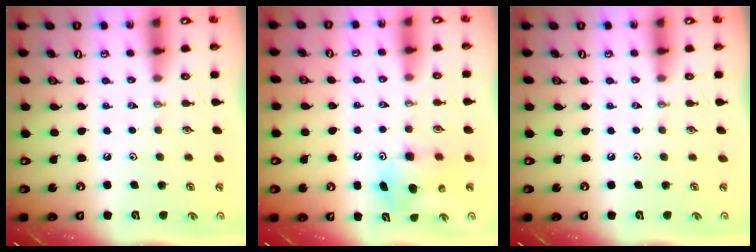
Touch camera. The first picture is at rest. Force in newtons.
{"total": 7.6, "press": 7.6, "slide": 0.4}
{"total": 0.0}